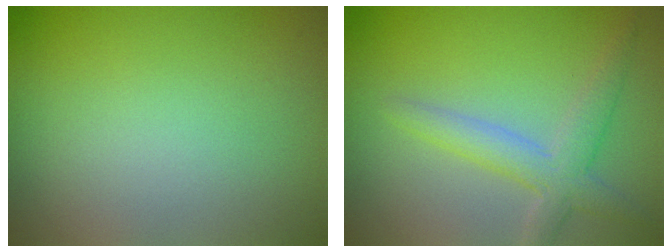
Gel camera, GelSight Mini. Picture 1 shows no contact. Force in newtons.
{"total": 3.2, "press": 3.2, "slide": 0.2}